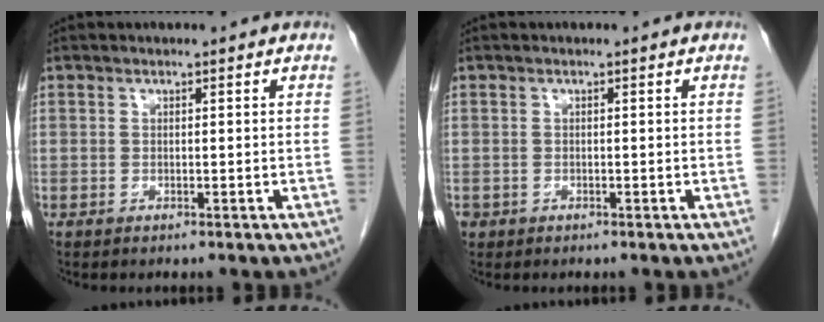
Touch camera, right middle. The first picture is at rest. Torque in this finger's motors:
{"motor_torque": [0.18, -0.21, 0.07, 0.01]}